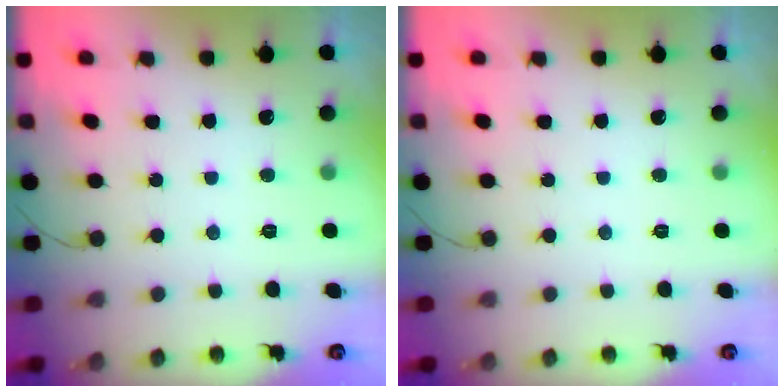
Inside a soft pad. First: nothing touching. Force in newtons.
{"total": 0.0}